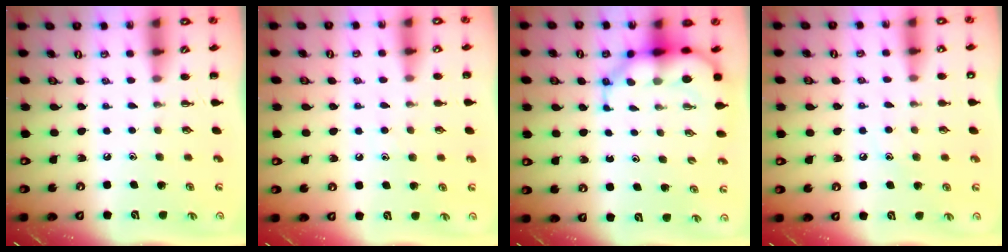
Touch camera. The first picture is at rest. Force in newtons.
{"total": 6.9, "press": 6.8, "slide": 1.2}
{"total": 7.8, "press": 7.5, "slide": 2.1}
{"total": 8.2, "press": 8.0, "slide": 1.8}